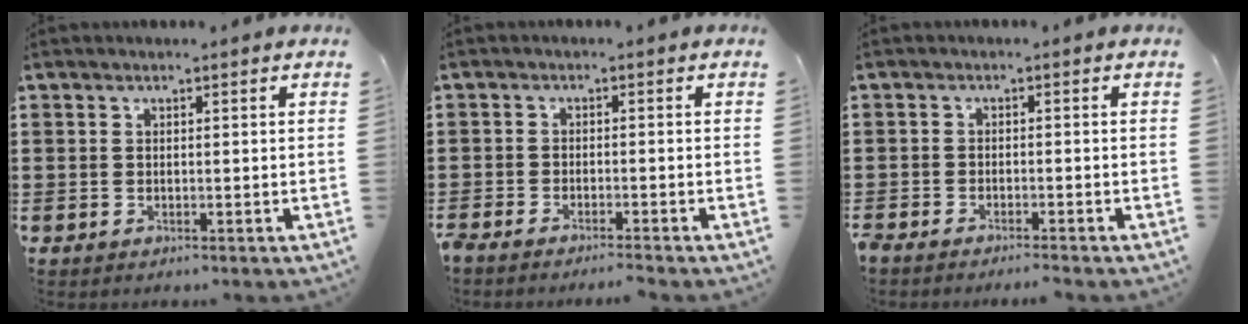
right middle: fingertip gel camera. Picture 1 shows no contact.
{"total": 2.1, "force": [-2.0, -0.1, 0.4], "torque": [-0.009, -0.001, -0.041]}
{"total": 1.8, "force": [-1.8, -0.1, 0.3], "torque": [-0.007, 0.000, -0.037]}